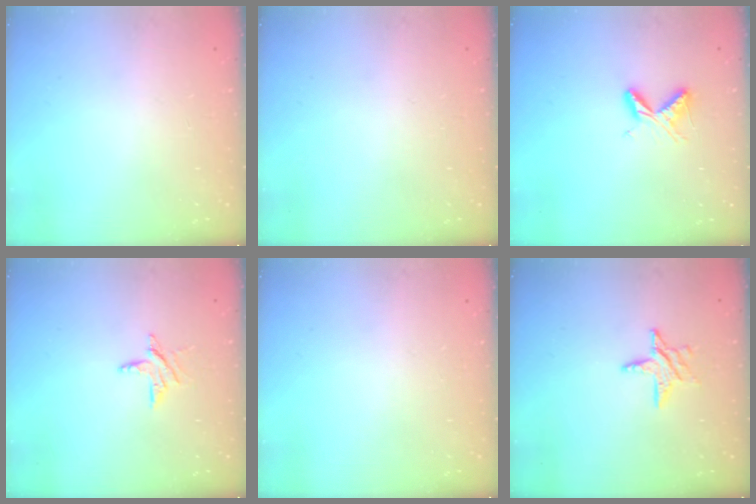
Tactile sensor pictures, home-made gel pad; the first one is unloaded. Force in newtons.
{"total": 0.0}
{"total": 6.1, "press": 6.0, "slide": 0.6}
{"total": 6.5, "press": 6.5, "slide": 0.7}
{"total": 0.0}
{"total": 7.3, "press": 7.2, "slide": 0.6}